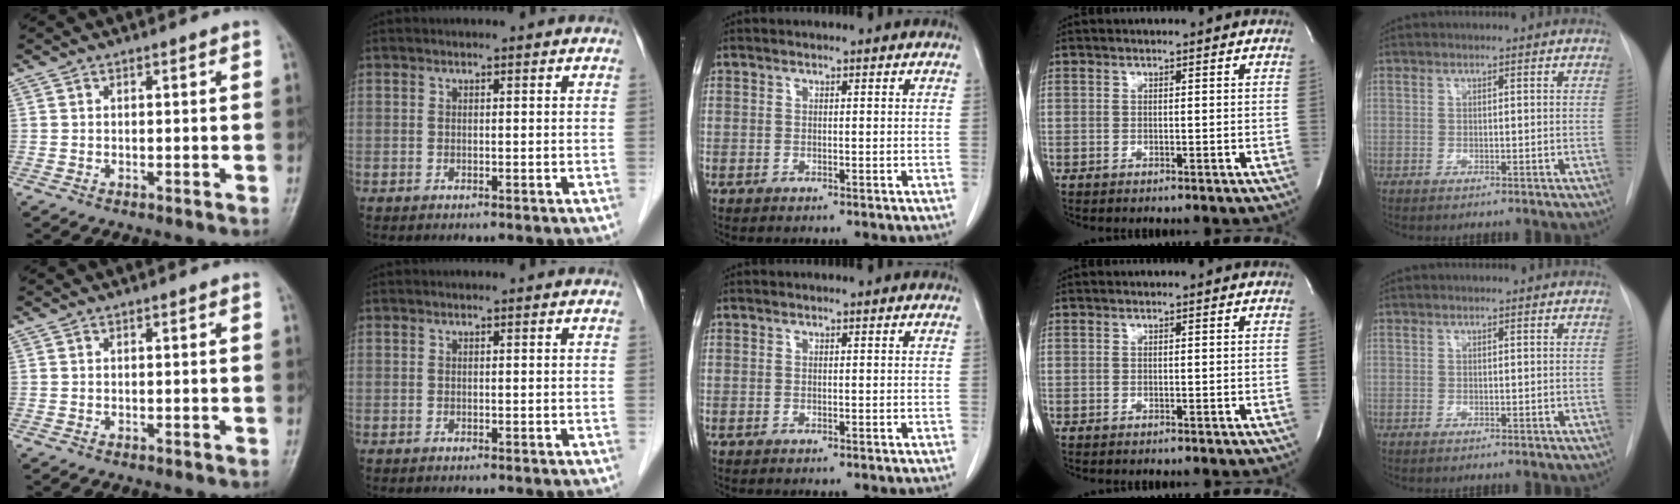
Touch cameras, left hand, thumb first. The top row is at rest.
{}